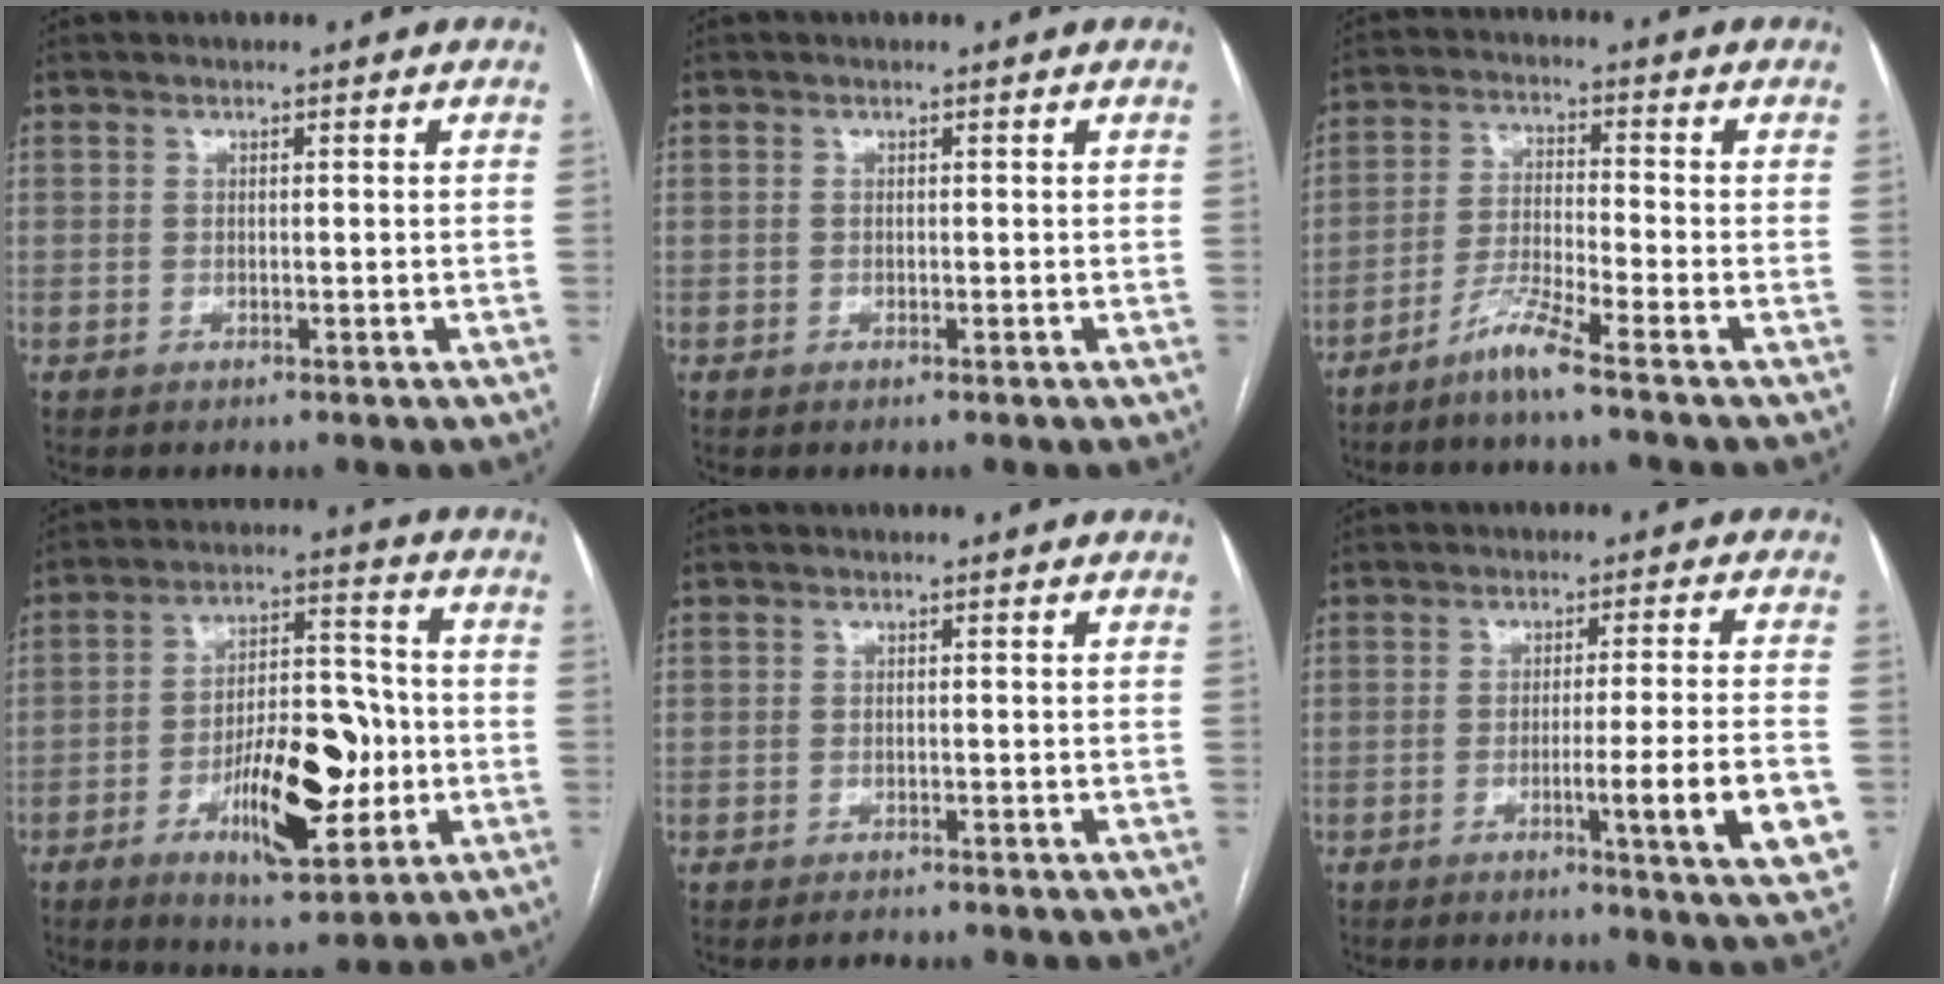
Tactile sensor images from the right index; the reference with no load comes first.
{"total": 0.0}
{"total": 5.7, "force": [-4.4, -0.9, 3.4], "torque": [-0.070, -0.018, -0.096]}
{"total": 14.6, "force": [-4.1, 5.2, 13.1], "torque": [-0.212, 0.013, -0.059]}
{"total": 0.9, "force": [-0.8, 0.4, 0.0], "torque": [0.000, 0.000, -0.010]}
{"total": 10.6, "force": [-3.3, -0.5, 10.1], "torque": [-0.128, -0.018, -0.046]}